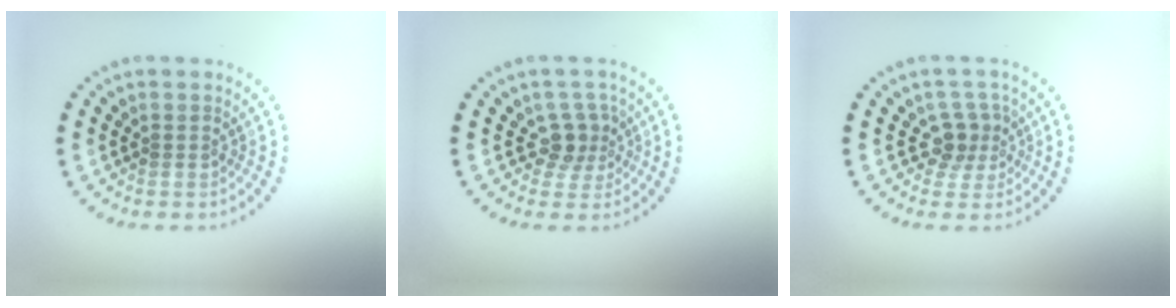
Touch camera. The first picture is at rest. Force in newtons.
{"total": 2.3, "press": 1.8, "slide": 1.4}
{"total": 2.4, "press": 1.8, "slide": 1.5}